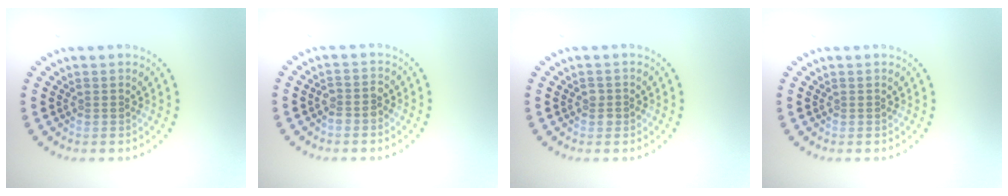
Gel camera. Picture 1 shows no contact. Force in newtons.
{"total": 1.6, "press": 1.5, "slide": 0.7}
{"total": 1.0, "press": 0.9, "slide": 0.4}
{"total": 0.0}